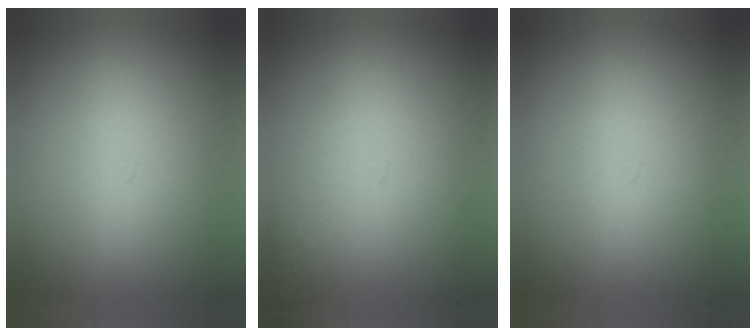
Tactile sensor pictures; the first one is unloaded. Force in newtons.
{"total": 1.0}
{"total": 0.0}